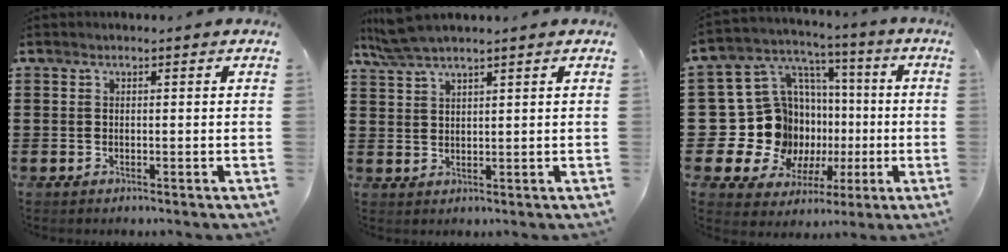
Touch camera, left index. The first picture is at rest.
{"total": 3.9, "force": [3.3, 0.3, 2.1], "torque": [-0.049, -0.002, 0.062]}
{"total": 18.5, "force": [-2.3, 16.8, 7.5], "torque": [-0.185, -0.022, 0.003]}